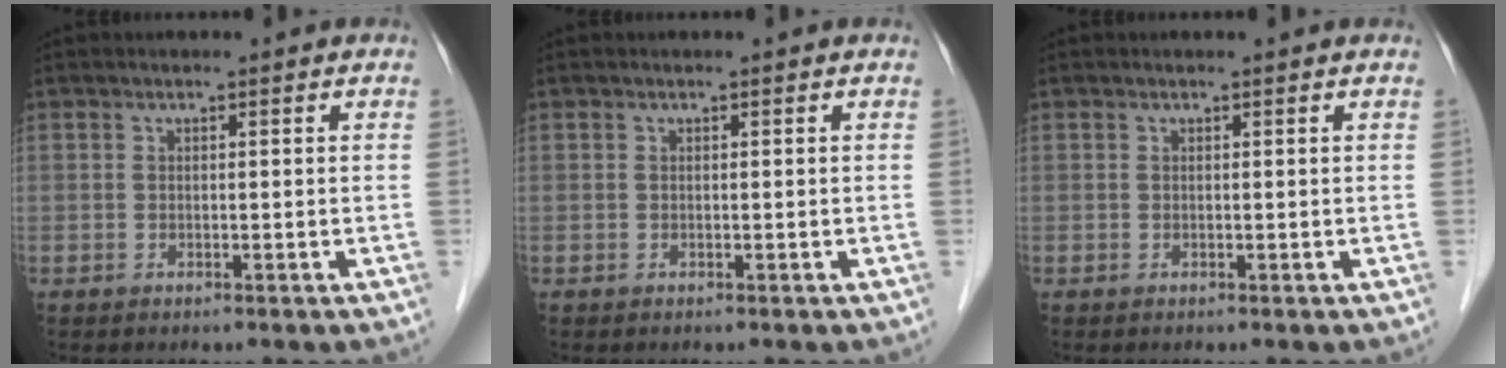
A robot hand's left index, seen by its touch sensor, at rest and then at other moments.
{"total": 0.0}
{"total": 0.0}